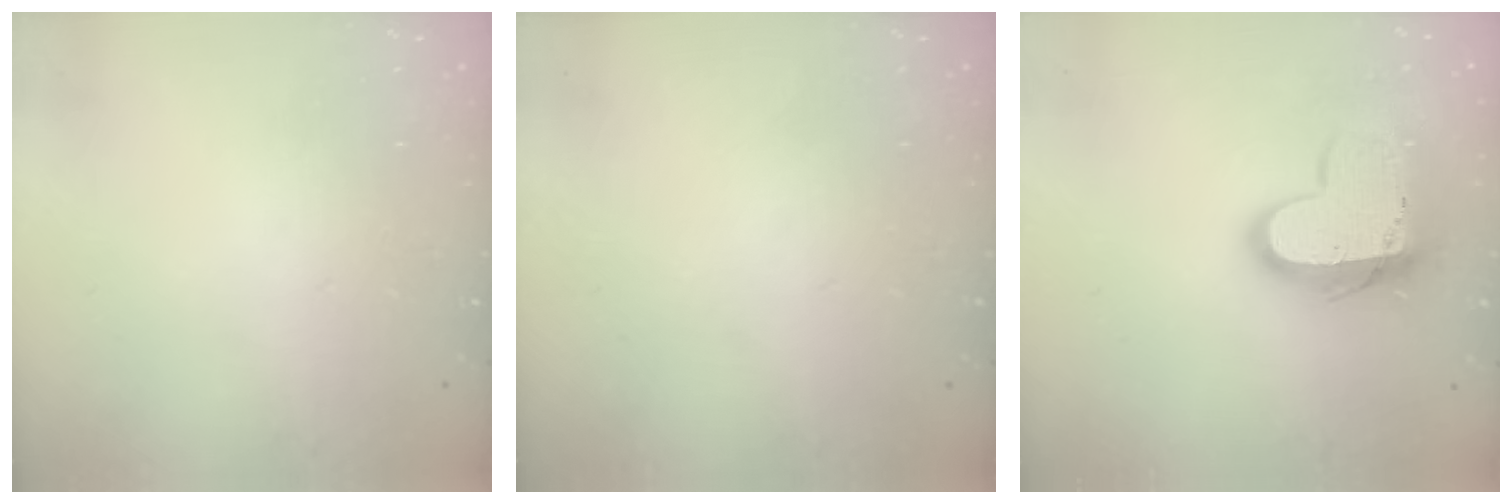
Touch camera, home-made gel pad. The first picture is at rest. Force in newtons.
{"total": 0.0}
{"total": 14.4, "press": 14.4, "slide": 1.1}